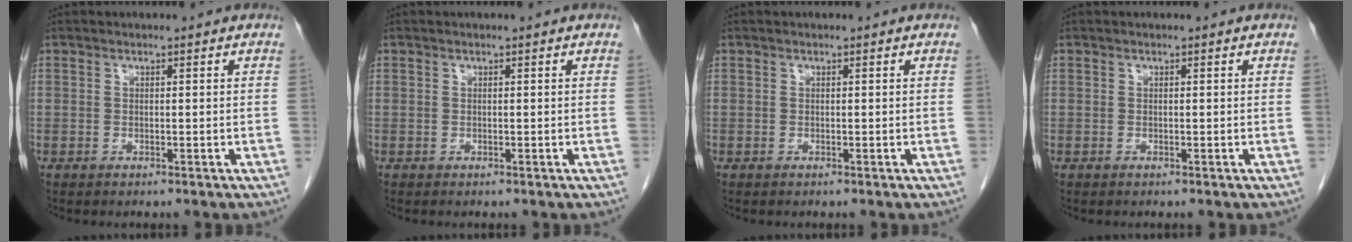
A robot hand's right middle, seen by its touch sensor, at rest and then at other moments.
{"total": 0.0}
{"total": 0.0}
{"total": 0.0}